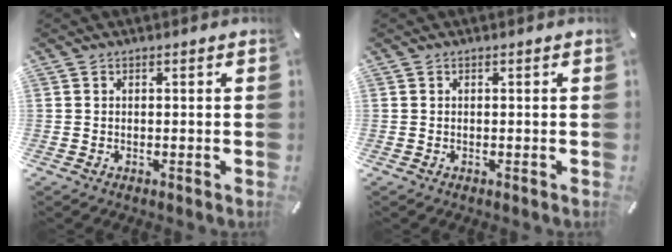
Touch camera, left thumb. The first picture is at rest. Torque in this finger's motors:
{"motor_torque": [-0.10, -0.10, 0.00, 0.00, 0.00]}